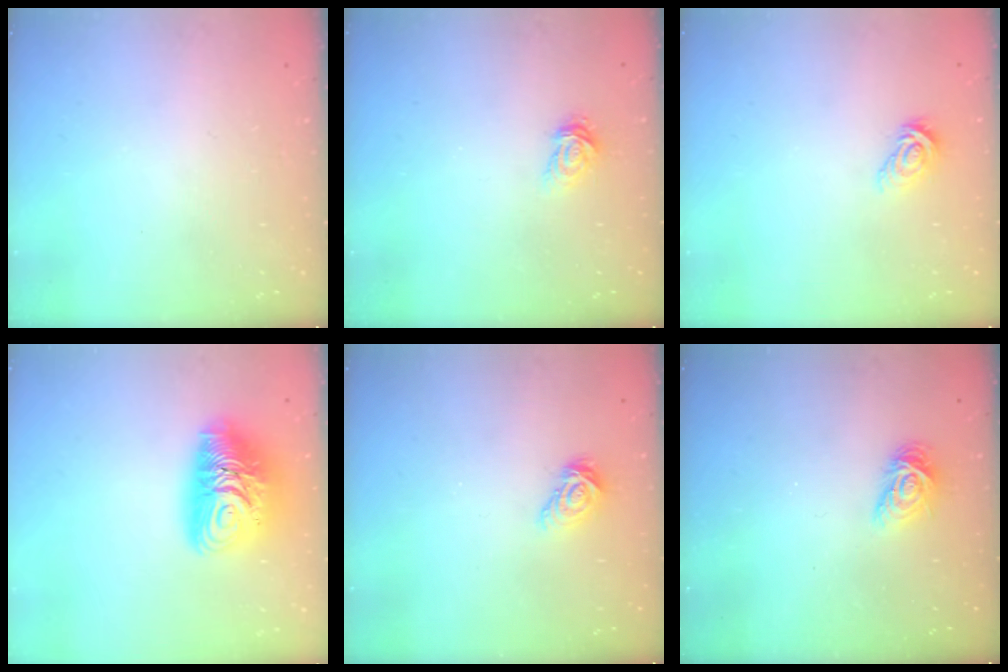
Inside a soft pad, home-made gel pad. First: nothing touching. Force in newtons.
{"total": 3.2, "press": 3.2, "slide": 0.3}
{"total": 7.2, "press": 7.1, "slide": 0.3}
{"total": 15.4, "press": 15.3, "slide": 1.3}
{"total": 6.4, "press": 6.4, "slide": 0.5}
{"total": 8.3, "press": 8.3, "slide": 0.3}